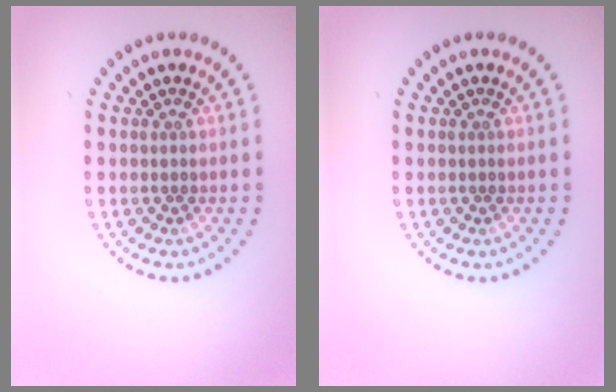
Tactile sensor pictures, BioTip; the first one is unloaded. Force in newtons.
{"total": 0.0}